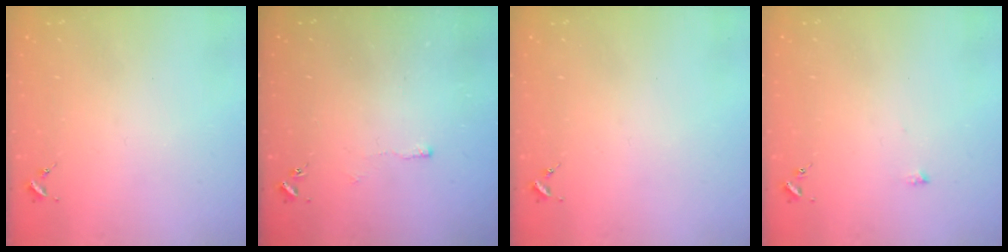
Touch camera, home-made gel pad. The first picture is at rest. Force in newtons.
{"total": 2.8, "press": 2.8, "slide": 0.6}
{"total": 0.0}
{"total": 3.9, "press": 3.8, "slide": 0.6}